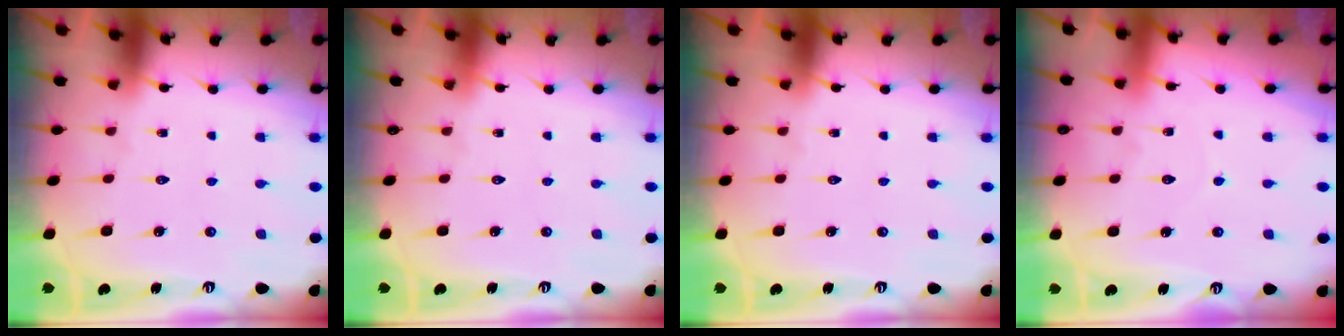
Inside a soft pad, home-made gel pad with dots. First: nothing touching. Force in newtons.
{"total": 0.0}
{"total": 0.0}
{"total": 3.5, "press": 3.5, "slide": 0.3}